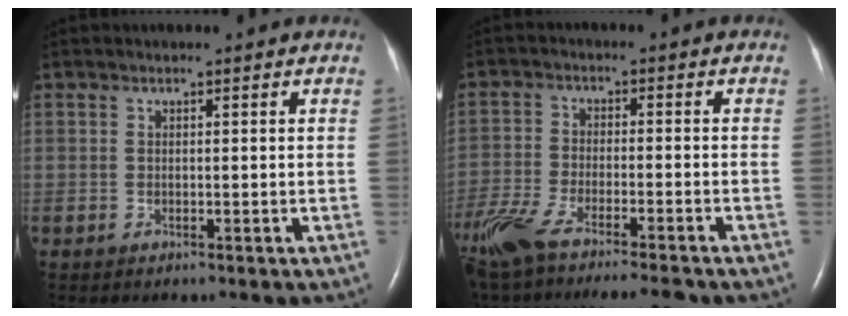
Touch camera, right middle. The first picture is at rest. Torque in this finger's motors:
{"motor_torque": [1.10, -1.04, 0.20, 0.07]}